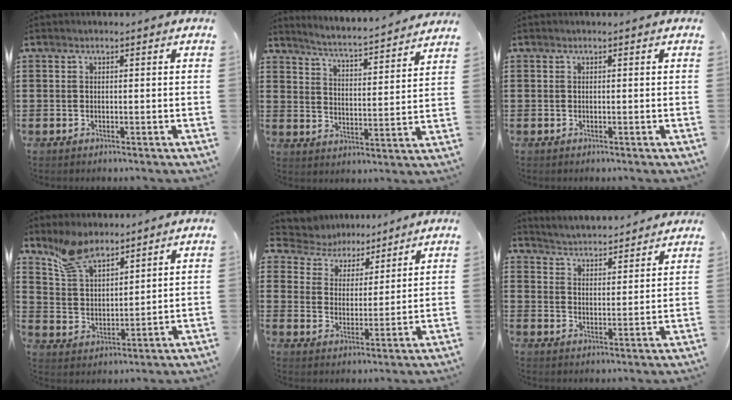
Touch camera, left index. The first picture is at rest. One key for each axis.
{"total": 4.1, "fx": 4.0, "fy": -0.7, "fz": 0.8, "tx": -0.037, "ty": -0.039, "tz": 0.060}
{"total": 0.0}
{"total": 7.3, "fx": 6.4, "fy": 2.4, "fz": 2.7, "tx": -0.075, "ty": -0.014, "tz": 0.122}
{"total": 5.2, "fx": 4.6, "fy": 2.4, "fz": 0.0, "tx": -0.034, "ty": -0.023, "tz": 0.078}
{"total": 4.0, "fx": 3.9, "fy": -0.3, "fz": -0.4, "tx": -0.012, "ty": -0.030, "tz": 0.066}